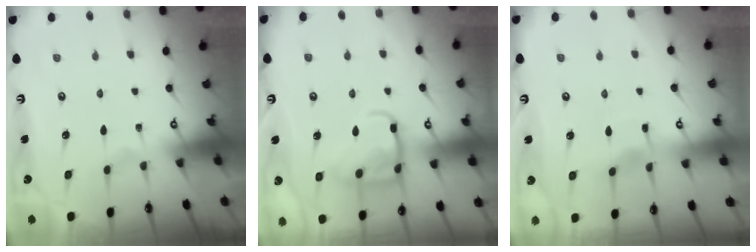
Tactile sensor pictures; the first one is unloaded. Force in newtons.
{"total": 11.2, "press": 11.1, "slide": 1.0}
{"total": 3.4, "press": 3.3, "slide": 0.4}